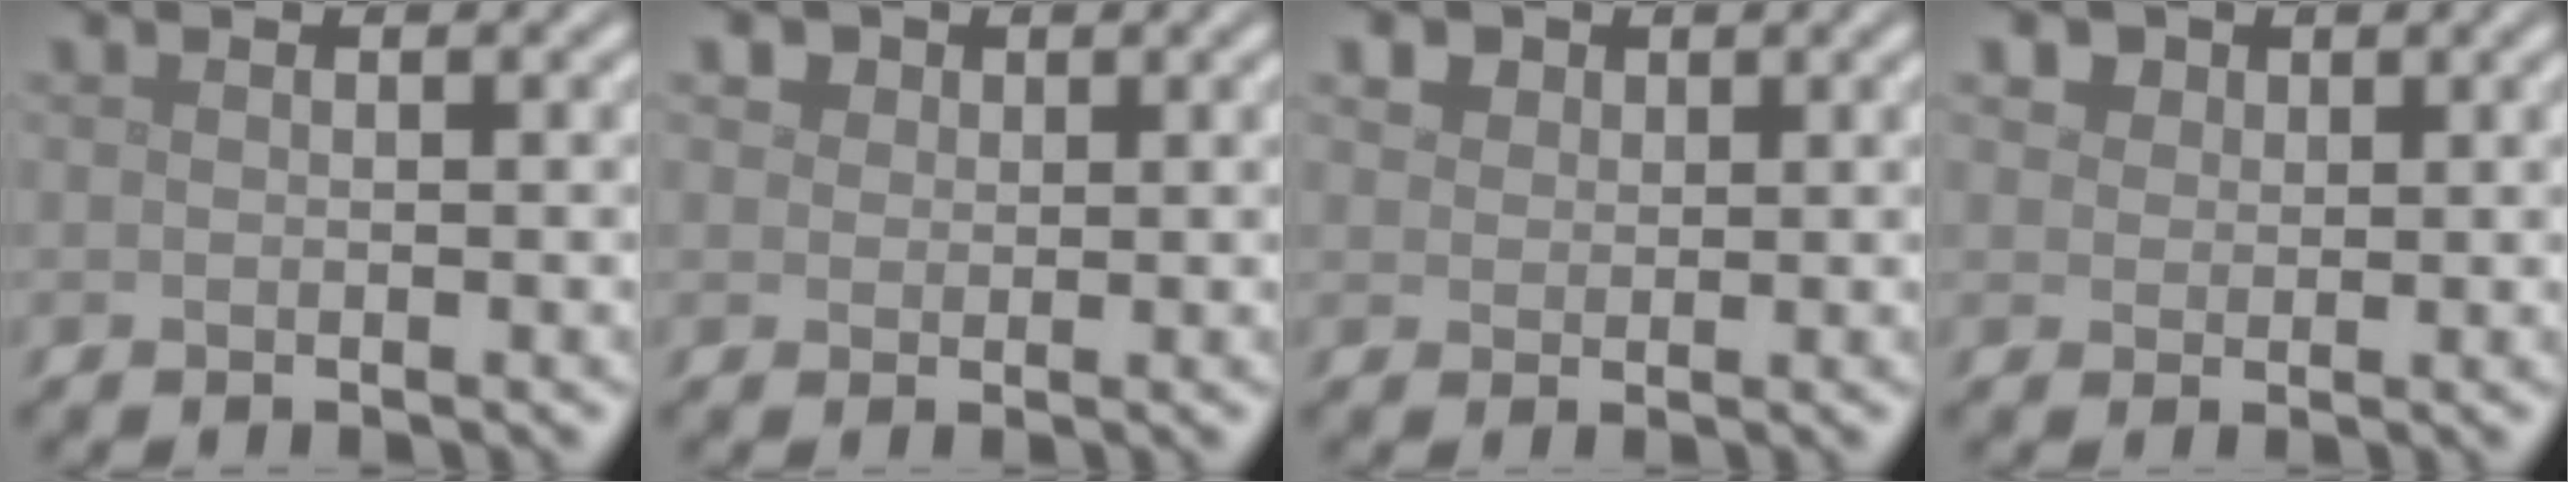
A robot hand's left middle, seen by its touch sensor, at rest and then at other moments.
{"total": 3.1, "force": [1.8, 2.2, 1.3], "torque": [-0.036, 0.005, 0.024]}
{"total": 3.0, "force": [1.9, 2.0, 1.2], "torque": [-0.034, 0.005, 0.028]}
{"total": 4.0, "force": [2.3, 2.7, 1.7], "torque": [-0.048, 0.006, 0.035]}